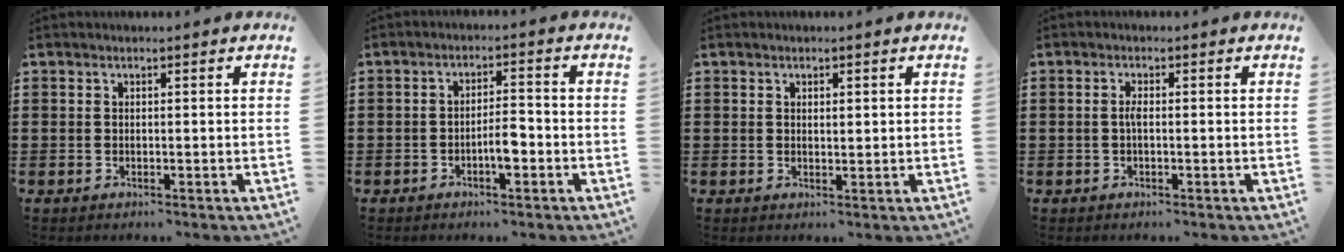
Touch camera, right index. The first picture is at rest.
{"total": 4.0, "force": [-1.6, 1.2, 3.5], "torque": [-0.068, 0.003, -0.031]}
{"total": 0.8, "force": [0.4, 0.4, 0.6], "torque": [-0.012, 0.006, 0.007]}
{"total": 1.6, "force": [-0.2, 0.4, 1.5], "torque": [-0.030, 0.002, -0.005]}